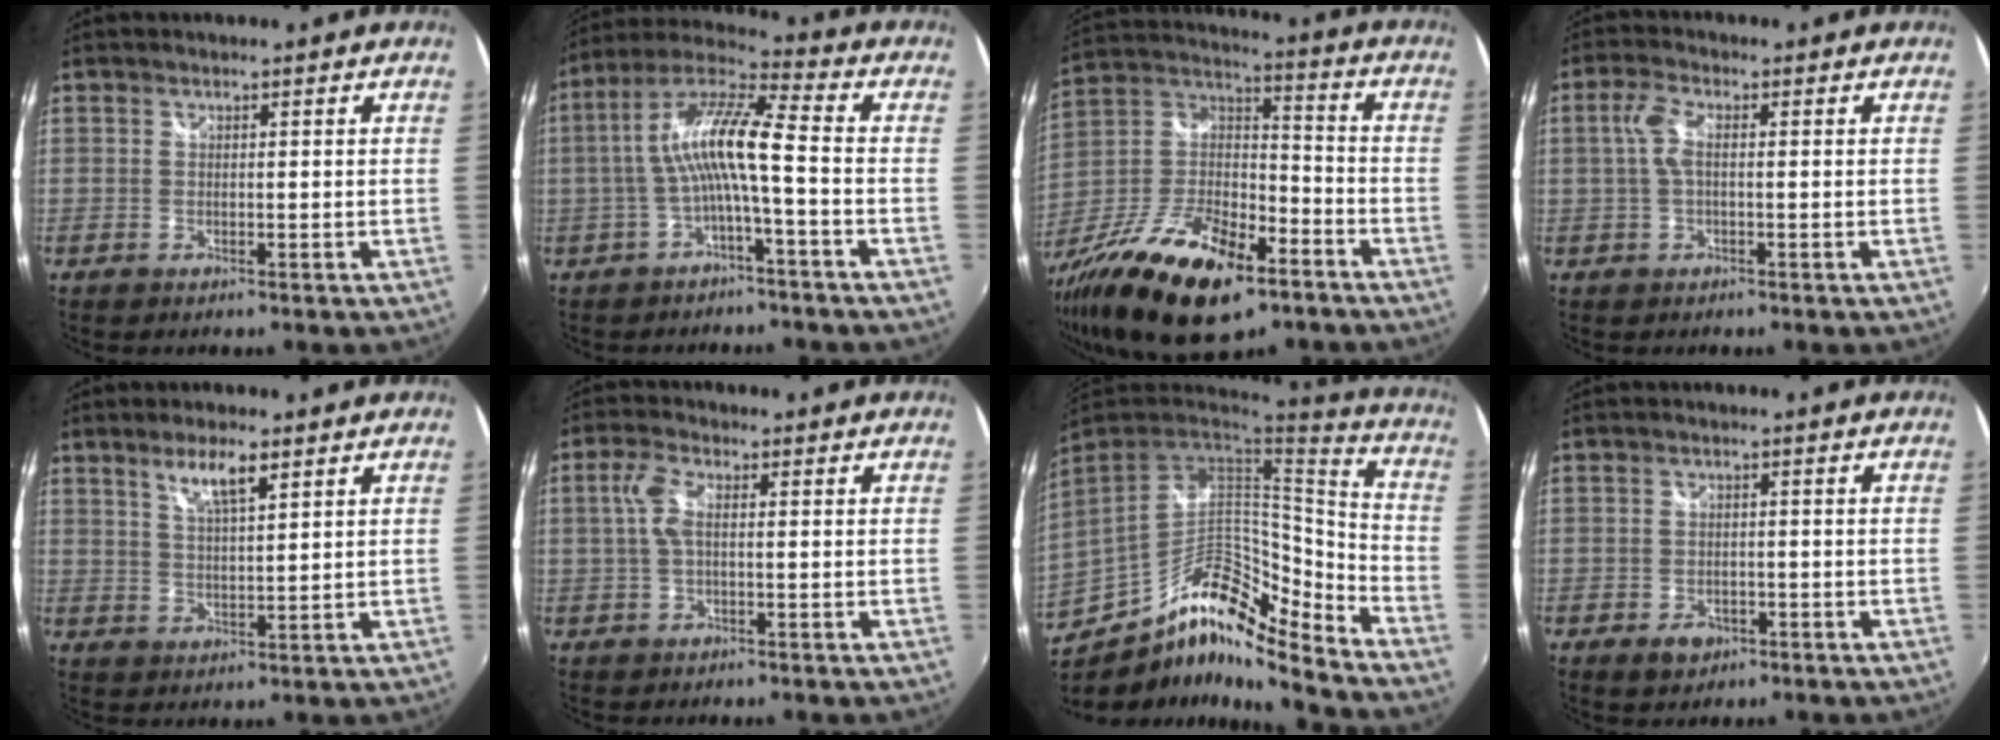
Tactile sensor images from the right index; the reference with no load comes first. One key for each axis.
{"total": 11.1, "fx": -2.0, "fy": 1.2, "fz": 10.9, "tx": -0.220, "ty": 0.018, "tz": -0.035}
{"total": 24.7, "fx": -13.5, "fy": 10.6, "fz": 17.8, "tx": -0.347, "ty": -0.032, "tz": -0.229}
{"total": 4.0, "fx": 0.1, "fy": 1.4, "fz": 3.8, "tx": -0.081, "ty": 0.007, "tz": 0.006}
{"total": 5.6, "fx": 3.3, "fy": 1.0, "fz": 4.4, "tx": -0.079, "ty": 0.000, "tz": 0.061}
{"total": 4.3, "fx": 0.3, "fy": 1.6, "fz": 3.9, "tx": -0.085, "ty": 0.007, "tz": 0.009}
{"total": 17.9, "fx": -11.5, "fy": 6.2, "fz": 12.2, "tx": -0.244, "ty": -0.008, "tz": -0.209}
{"total": 3.7, "fx": -2.0, "fy": 2.7, "fz": 1.6, "tx": -0.036, "ty": -0.003, "tz": -0.025}